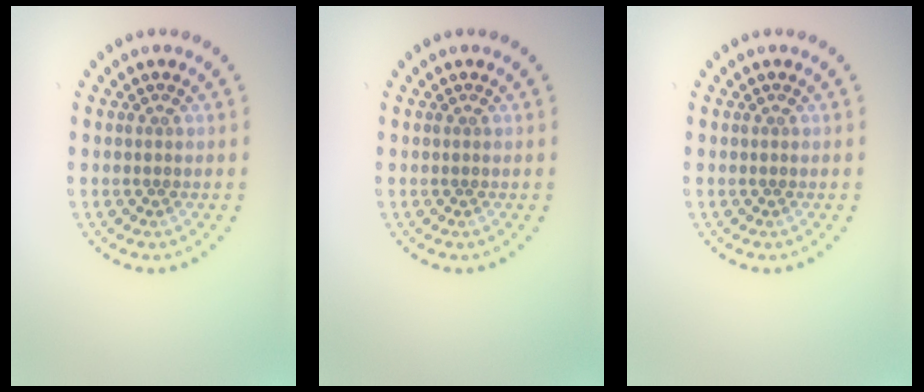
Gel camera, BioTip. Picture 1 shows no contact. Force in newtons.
{"total": 0.0}
{"total": 0.0}